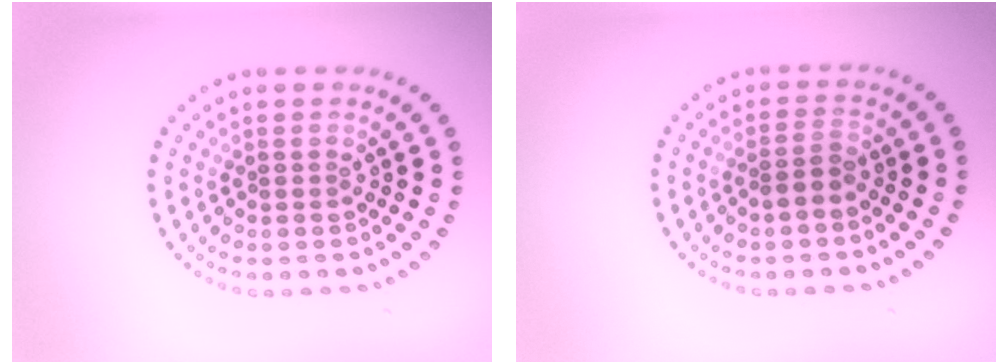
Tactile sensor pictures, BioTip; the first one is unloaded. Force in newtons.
{"total": 1.6, "press": 1.4, "slide": 0.7}